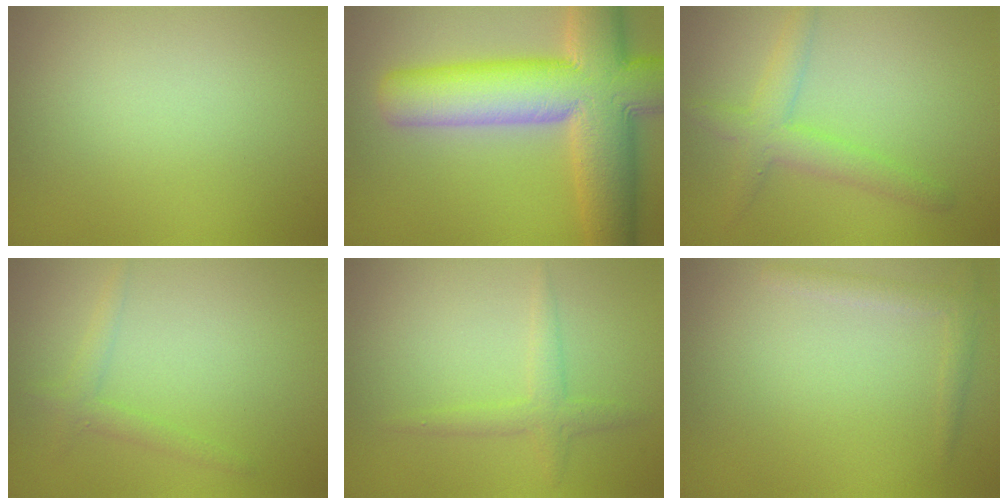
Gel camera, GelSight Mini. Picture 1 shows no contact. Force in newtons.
{"total": 13.4, "press": 13.4, "slide": 0.5}
{"total": 3.1, "press": 3.1, "slide": 0.1}
{"total": 1.5, "press": 1.5, "slide": 0.0}
{"total": 1.8, "press": 1.7, "slide": 0.1}
{"total": 1.5, "press": 1.5, "slide": 0.1}